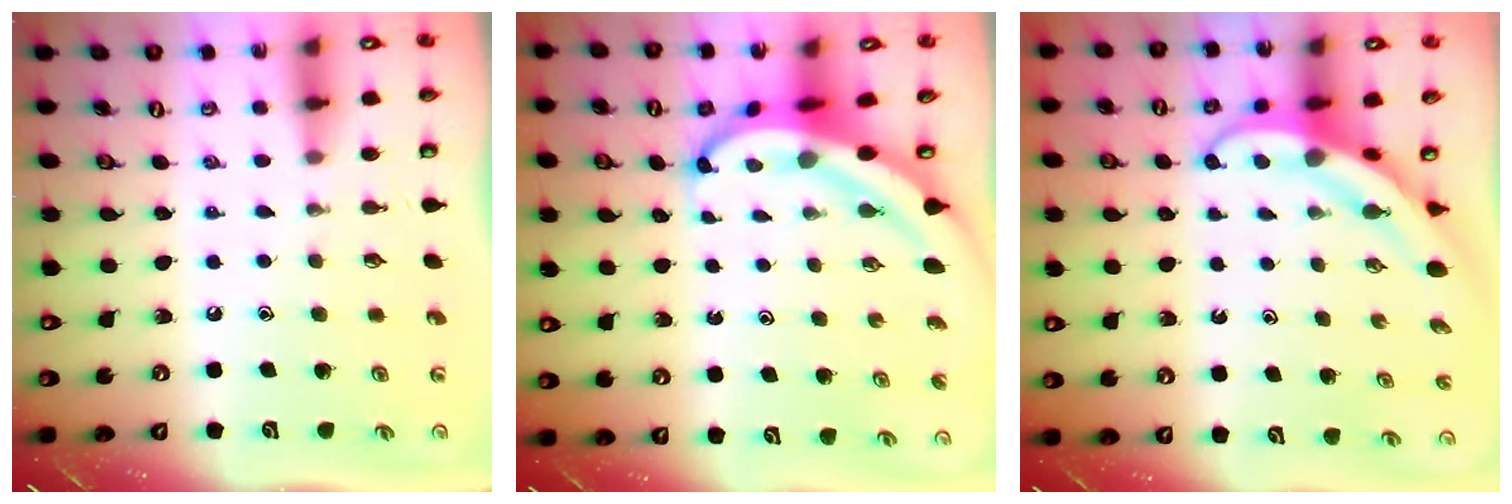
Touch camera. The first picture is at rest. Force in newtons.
{"total": 6.8, "press": 6.8, "slide": 0.7}
{"total": 5.8, "press": 5.8, "slide": 0.5}